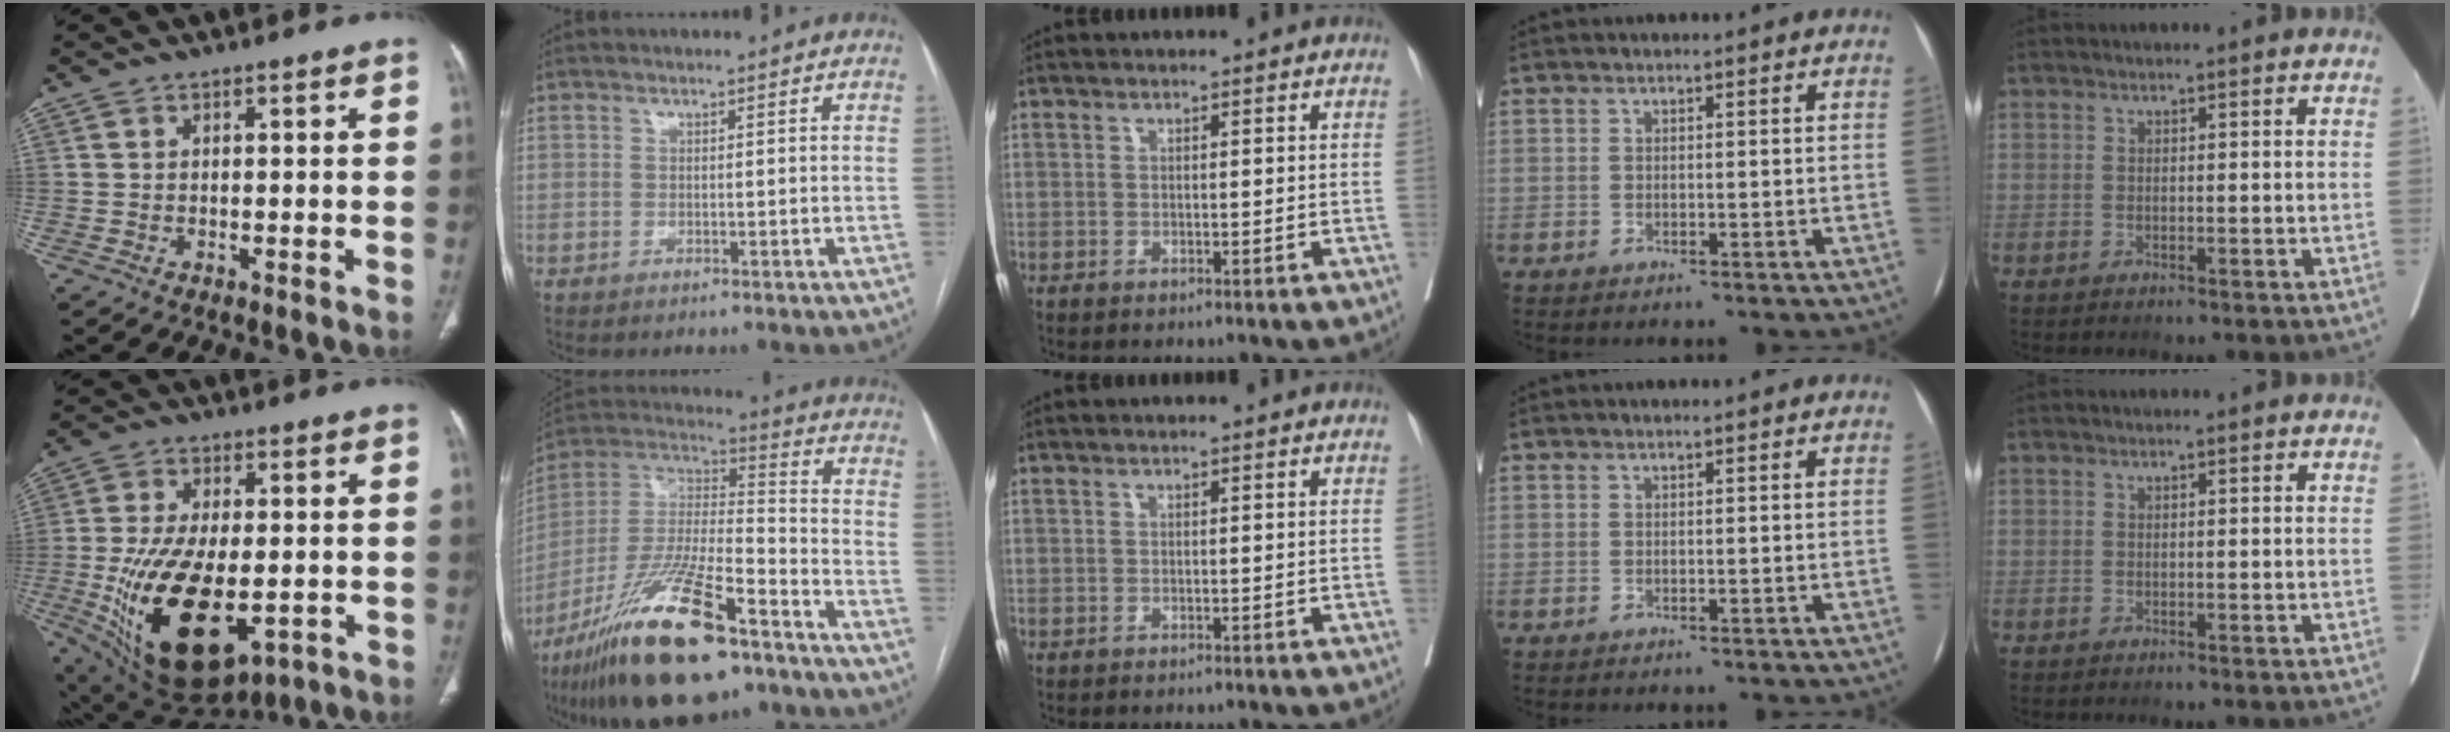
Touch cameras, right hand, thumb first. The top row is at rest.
{"thumb": {"total": 21.7, "force": [-5.0, 11.3, 17.9], "torque": [-0.330, -0.013, -0.055]}, "index": {"total": 24.6, "force": [-15.9, 6.0, 17.8], "torque": [-0.344, -0.021, -0.278]}}